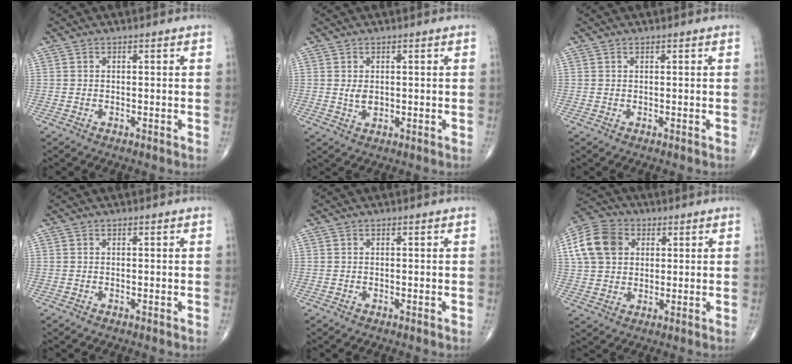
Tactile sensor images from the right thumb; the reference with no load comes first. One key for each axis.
{"total": 2.2, "fx": 0.4, "fy": 1.3, "fz": 1.7, "tx": -0.020, "ty": -0.006, "tz": 0.010}
{"total": 0.0}
{"total": 0.0}
{"total": 0.0}
{"total": 11.7, "fx": 3.3, "fy": 9.1, "fz": 6.6, "tx": -0.112, "ty": 0.009, "tz": 0.054}